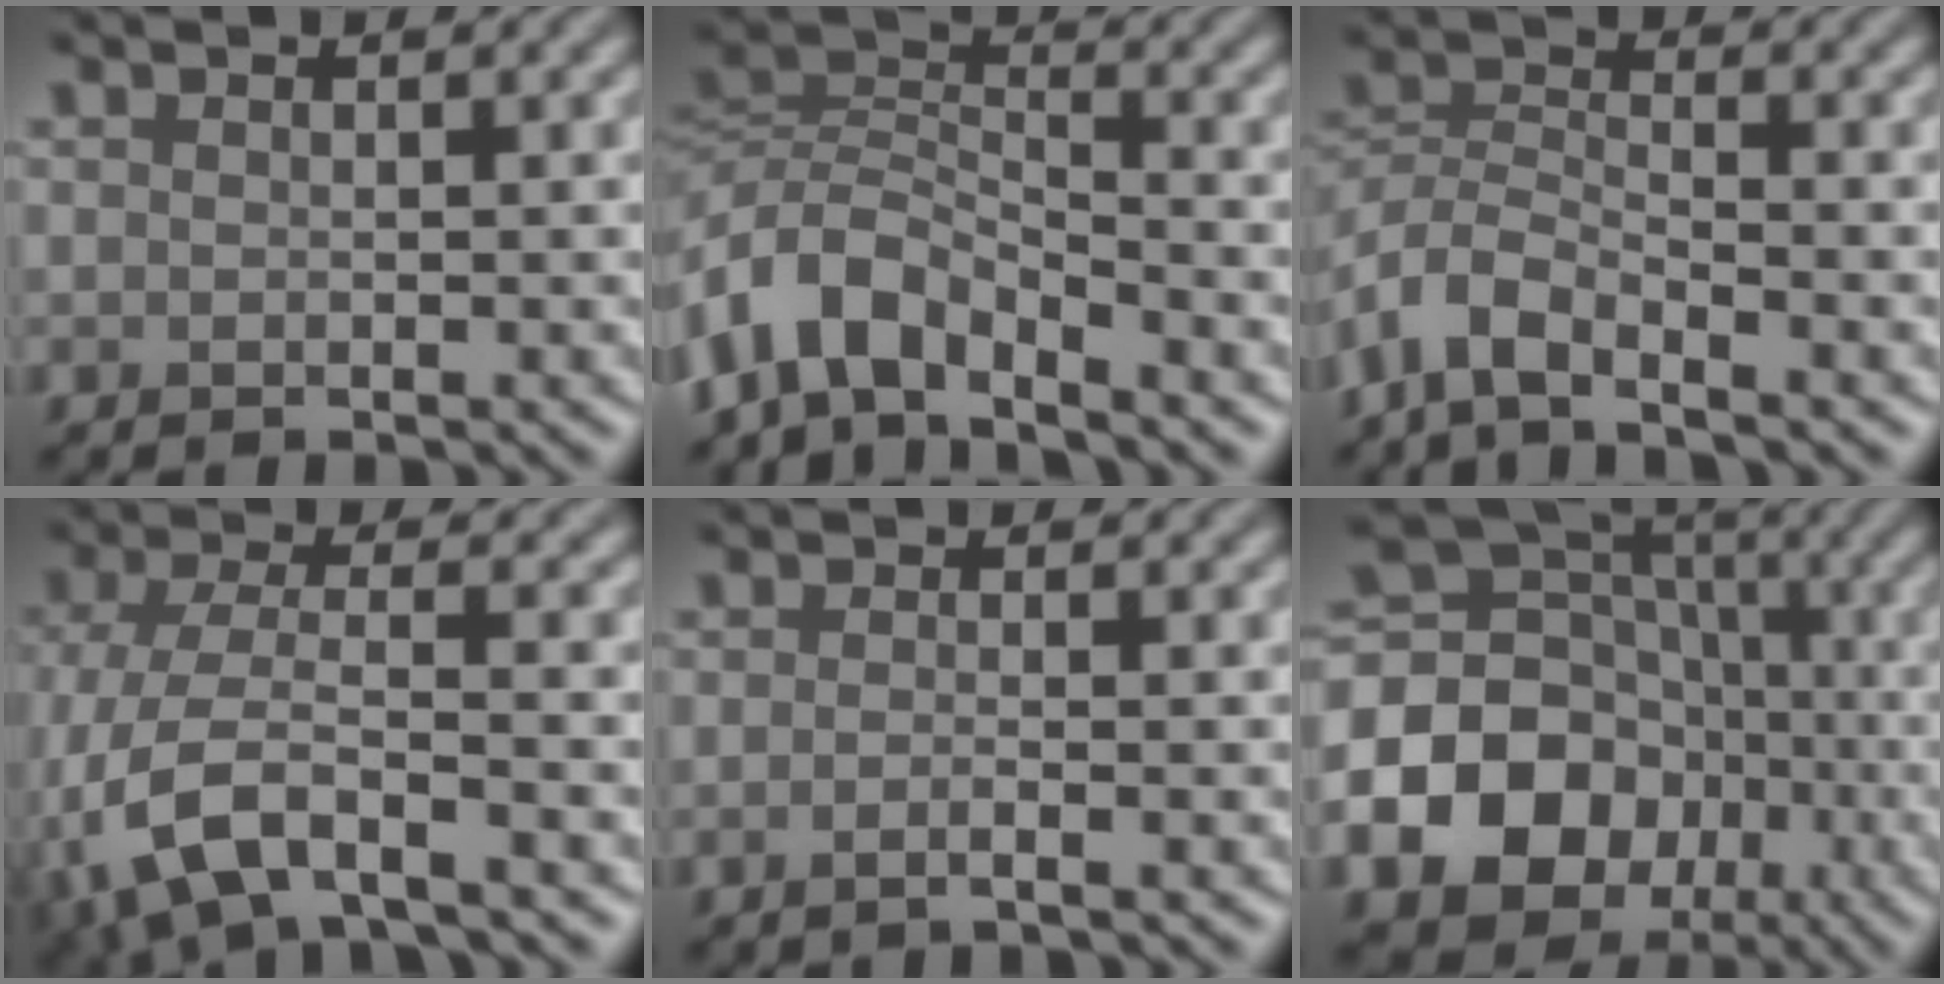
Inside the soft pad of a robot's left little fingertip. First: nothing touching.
{"total": 5.1, "force": [-3.3, 2.4, 3.0], "torque": [-0.047, 0.003, -0.077]}
{"total": 4.6, "force": [-3.6, 1.6, 2.4], "torque": [-0.046, 0.002, -0.081]}
{"total": 8.8, "force": [-4.5, 3.5, 6.7], "torque": [-0.151, -0.013, -0.092]}
{"total": 1.2, "force": [-0.5, 0.3, 1.0], "torque": [-0.017, -0.002, -0.012]}
{"total": 17.4, "force": [-5.5, 15.0, 6.9], "torque": [-0.162, -0.012, -0.105]}